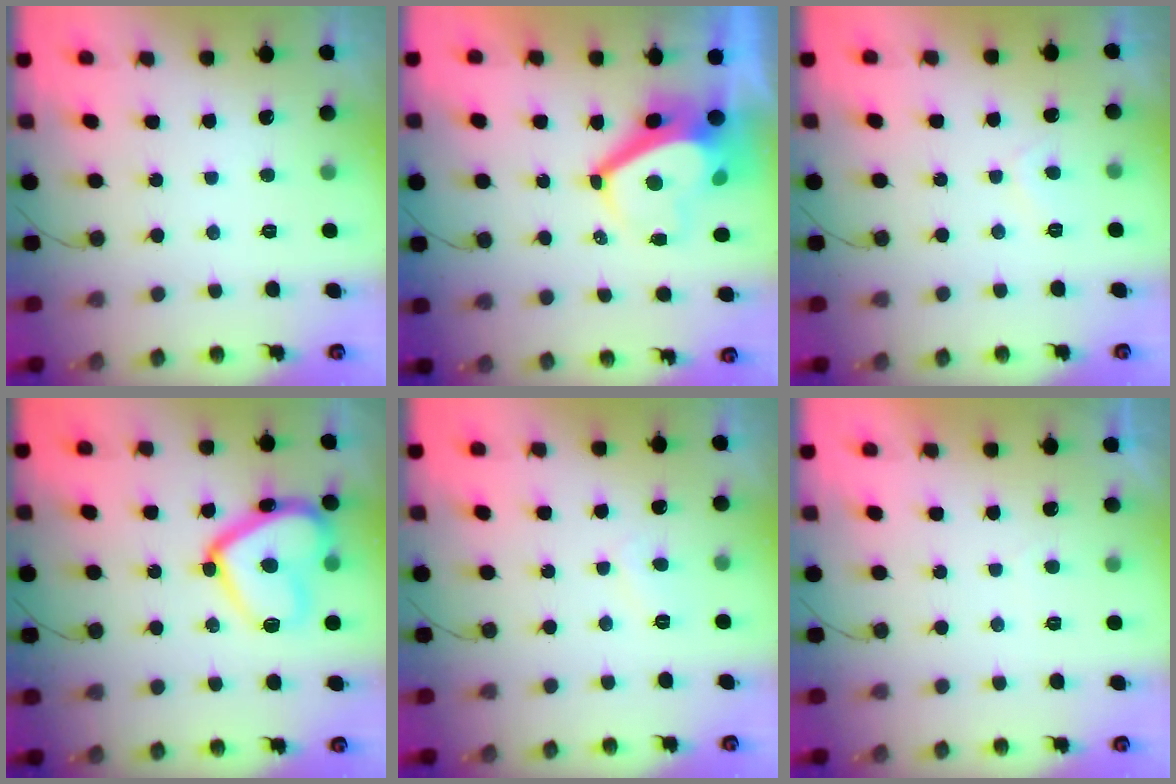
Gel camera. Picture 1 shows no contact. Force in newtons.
{"total": 7.3, "press": 7.3, "slide": 0.8}
{"total": 2.0, "press": 1.9, "slide": 0.6}
{"total": 18.3, "press": 18.2, "slide": 1.5}
{"total": 3.0, "press": 3.0, "slide": 0.4}
{"total": 0.7, "press": 0.4, "slide": 0.6}